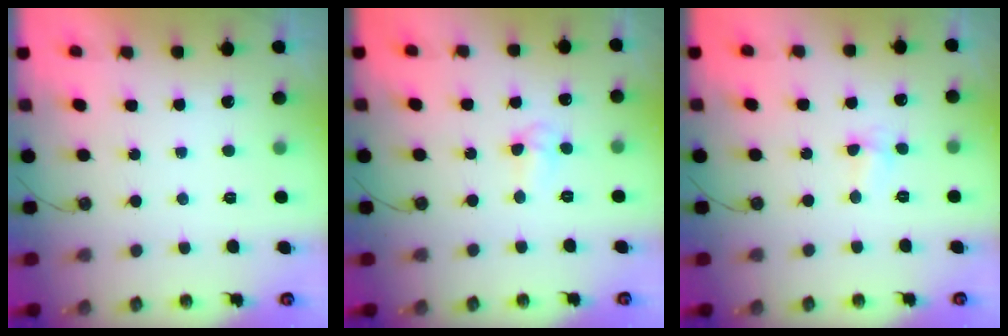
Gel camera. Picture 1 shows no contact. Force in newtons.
{"total": 4.7, "press": 2.9, "slide": 3.7}
{"total": 3.3, "press": 3.3, "slide": 0.4}